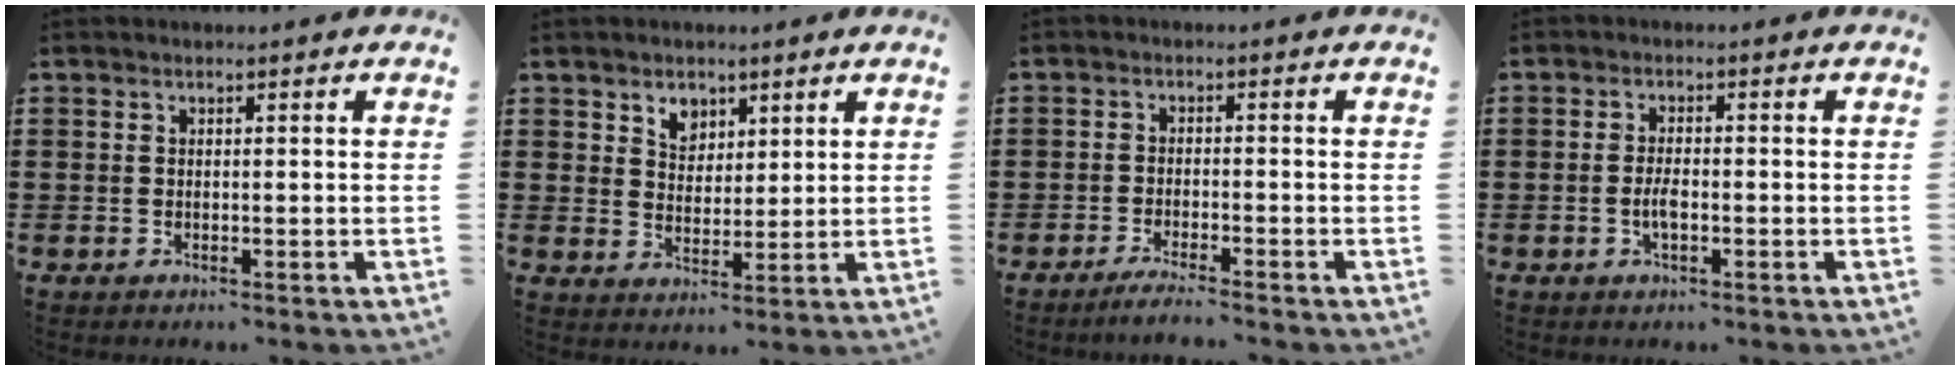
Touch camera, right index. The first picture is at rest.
{"total": 3.7, "force": [2.5, 2.7, 0.6], "torque": [-0.026, 0.011, 0.047]}
{"total": 2.4, "force": [-2.2, -0.3, 0.8], "torque": [-0.013, 0.000, -0.043]}
{"total": 2.8, "force": [-0.8, 1.0, 2.5], "torque": [-0.053, -0.001, -0.016]}